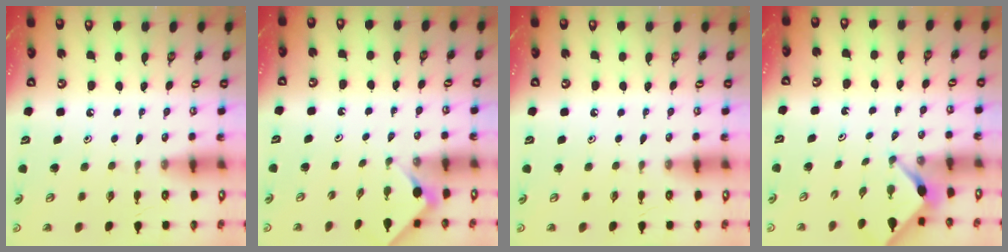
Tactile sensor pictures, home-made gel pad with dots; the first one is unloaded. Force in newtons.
{"total": 3.0, "press": 3.0, "slide": 0.4}
{"total": 0.0}
{"total": 2.9, "press": 2.9, "slide": 0.4}